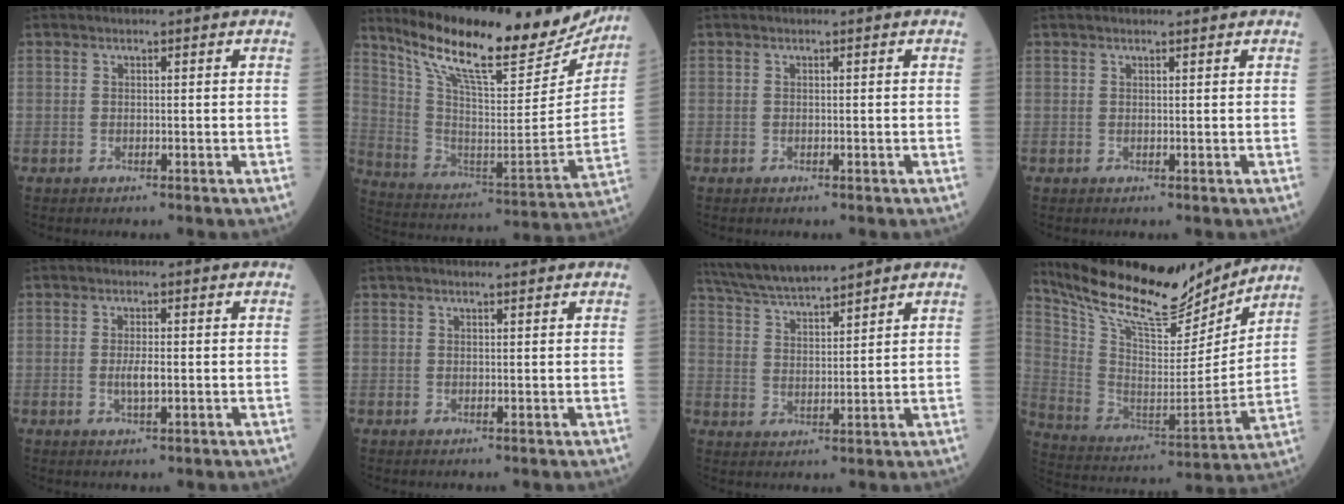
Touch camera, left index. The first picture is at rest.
{"total": 24.3, "force": [20.9, 4.6, 11.3], "torque": [-0.197, -0.049, 0.314]}
{"total": 0.0}
{"total": 1.3, "force": [1.2, 0.0, 0.4], "torque": [-0.005, 0.010, 0.021]}
{"total": 2.7, "force": [-0.4, 0.6, 2.6], "torque": [-0.056, -0.002, -0.007]}
{"total": 1.9, "force": [1.8, 0.1, 0.6], "torque": [-0.006, 0.013, 0.027]}
{"total": 10.2, "force": [9.3, 0.3, 4.2], "torque": [-0.081, 0.023, 0.172]}
{"total": 20.8, "force": [18.7, 4.5, 7.9], "torque": [-0.158, -0.018, 0.312]}